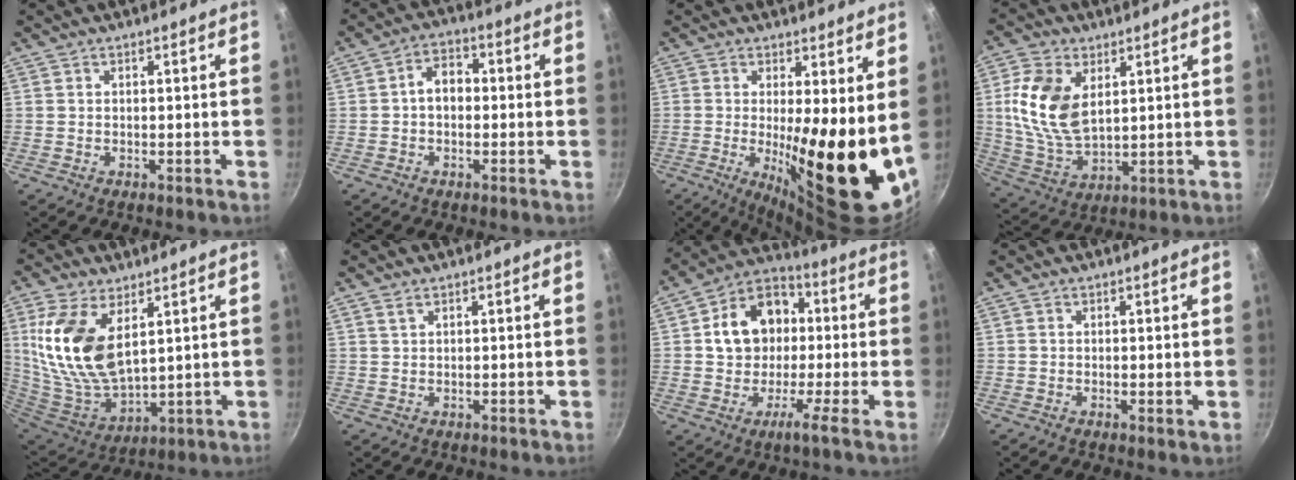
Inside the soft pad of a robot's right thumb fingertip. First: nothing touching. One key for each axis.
{"total": 5.6, "fx": -0.2, "fy": 4.1, "fz": 3.9, "tx": -0.035, "ty": 0.019, "tz": -0.013}
{"total": 17.0, "fx": -0.2, "fy": 4.7, "fz": 16.4, "tx": -0.219, "ty": -0.026, "tz": 0.003}
{"total": 13.9, "fx": 3.5, "fy": 8.4, "fz": 10.5, "tx": -0.198, "ty": -0.018, "tz": 0.077}
{"total": 17.8, "fx": 5.9, "fy": 9.5, "fz": 13.9, "tx": -0.277, "ty": -0.039, "tz": 0.129}
{"total": 1.2, "fx": 0.8, "fy": 0.6, "fz": 0.7, "tx": -0.012, "ty": -0.001, "tz": 0.016}
{"total": 12.1, "fx": 0.2, "fy": 8.4, "fz": 8.6, "tx": -0.124, "ty": 0.040, "tz": -0.022}
{"total": 0.7, "fx": 0.3, "fy": 0.2, "fz": 0.6, "tx": -0.008, "ty": -0.007, "tz": 0.001}